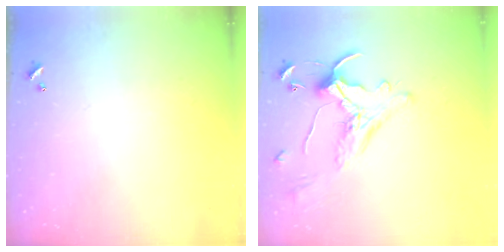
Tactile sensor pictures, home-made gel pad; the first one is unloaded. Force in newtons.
{"total": 2.9, "press": 2.6, "slide": 1.3}